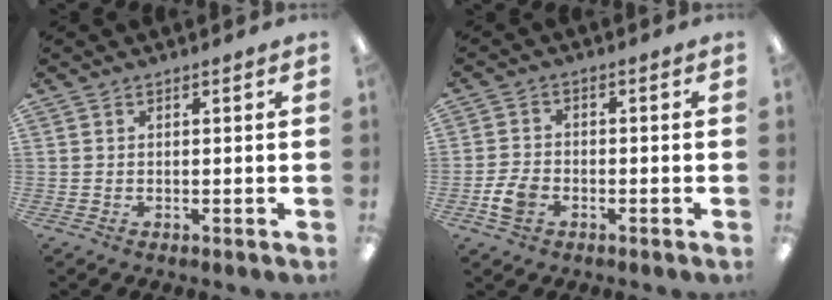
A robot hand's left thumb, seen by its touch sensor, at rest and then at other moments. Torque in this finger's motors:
{"motor_torque": [-0.19, 0.24, 0.03, -0.03, 0.01]}